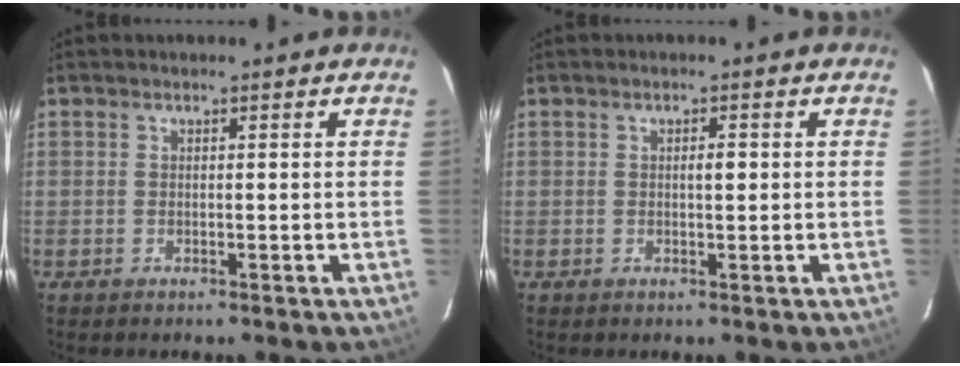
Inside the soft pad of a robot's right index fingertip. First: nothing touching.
{"total": 1.7, "force": [0.1, 0.6, 1.6], "torque": [-0.030, 0.002, 0.001]}